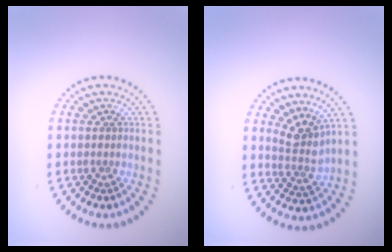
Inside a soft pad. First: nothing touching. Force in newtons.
{"total": 2.8, "press": 2.0, "slide": 1.9}